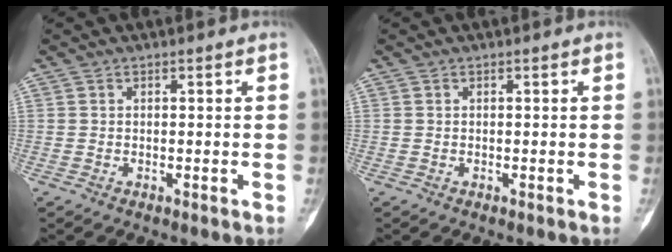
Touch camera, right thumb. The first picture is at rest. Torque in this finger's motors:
{"motor_torque": [0.00, 0.00, 0.03, -0.02, 0.00]}